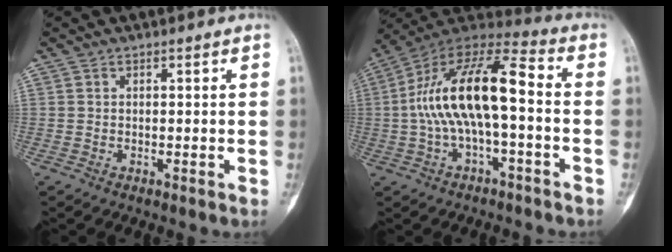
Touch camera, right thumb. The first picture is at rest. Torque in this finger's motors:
{"motor_torque": [0.53, 0.87, 1.38, -0.59, 0.54]}